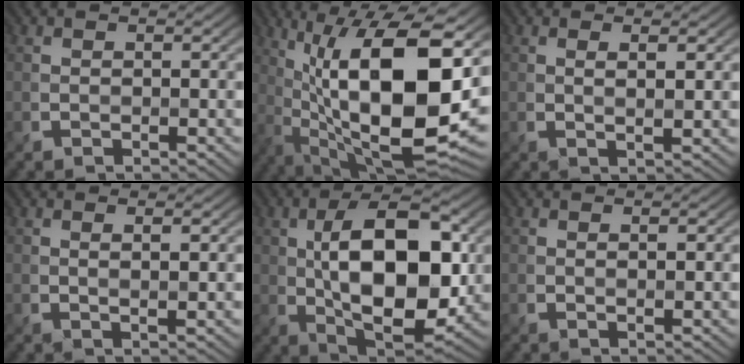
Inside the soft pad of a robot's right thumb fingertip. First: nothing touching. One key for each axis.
{"total": 19.0, "fx": 2.3, "fy": 7.6, "fz": 17.3, "tx": -0.286, "ty": 0.013, "tz": 0.051}
{"total": 2.0, "fx": 0.6, "fy": 0.5, "fz": 1.9, "tx": -0.032, "ty": 0.003, "tz": 0.011}
{"total": 1.6, "fx": 0.5, "fy": 0.4, "fz": 1.5, "tx": -0.027, "ty": 0.004, "tz": 0.009}
{"total": 14.6, "fx": 0.7, "fy": 7.5, "fz": 12.5, "tx": -0.203, "ty": 0.003, "tz": 0.016}
{"total": 0.7, "fx": 0.3, "fy": 0.1, "fz": 0.6, "tx": -0.012, "ty": 0.003, "tz": 0.004}